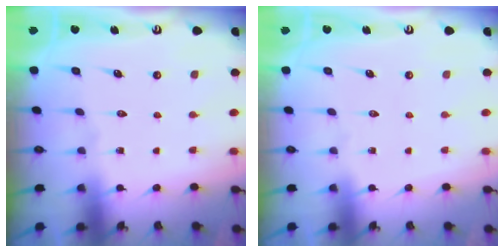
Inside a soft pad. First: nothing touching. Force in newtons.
{"total": 0.0}